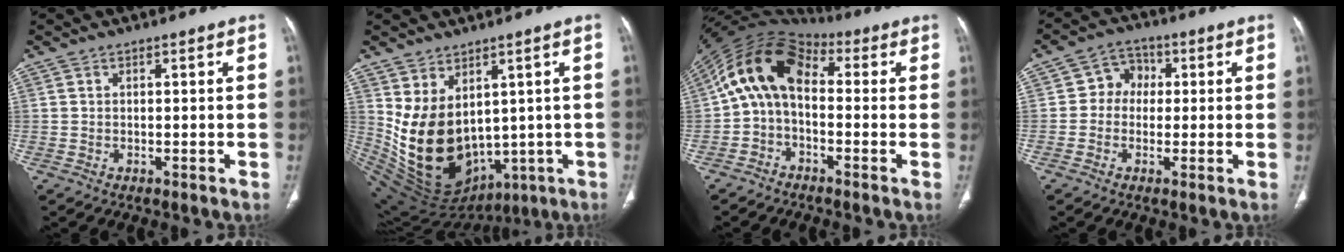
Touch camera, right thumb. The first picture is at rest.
{"total": 16.5, "force": [1.3, 11.4, 11.8], "torque": [-0.190, -0.025, 0.072]}
{"total": 12.0, "force": [0.3, 7.6, 9.3], "torque": [-0.159, 0.046, -0.011]}
{"total": 5.8, "force": [0.3, 5.1, 2.7], "torque": [-0.012, 0.017, -0.006]}